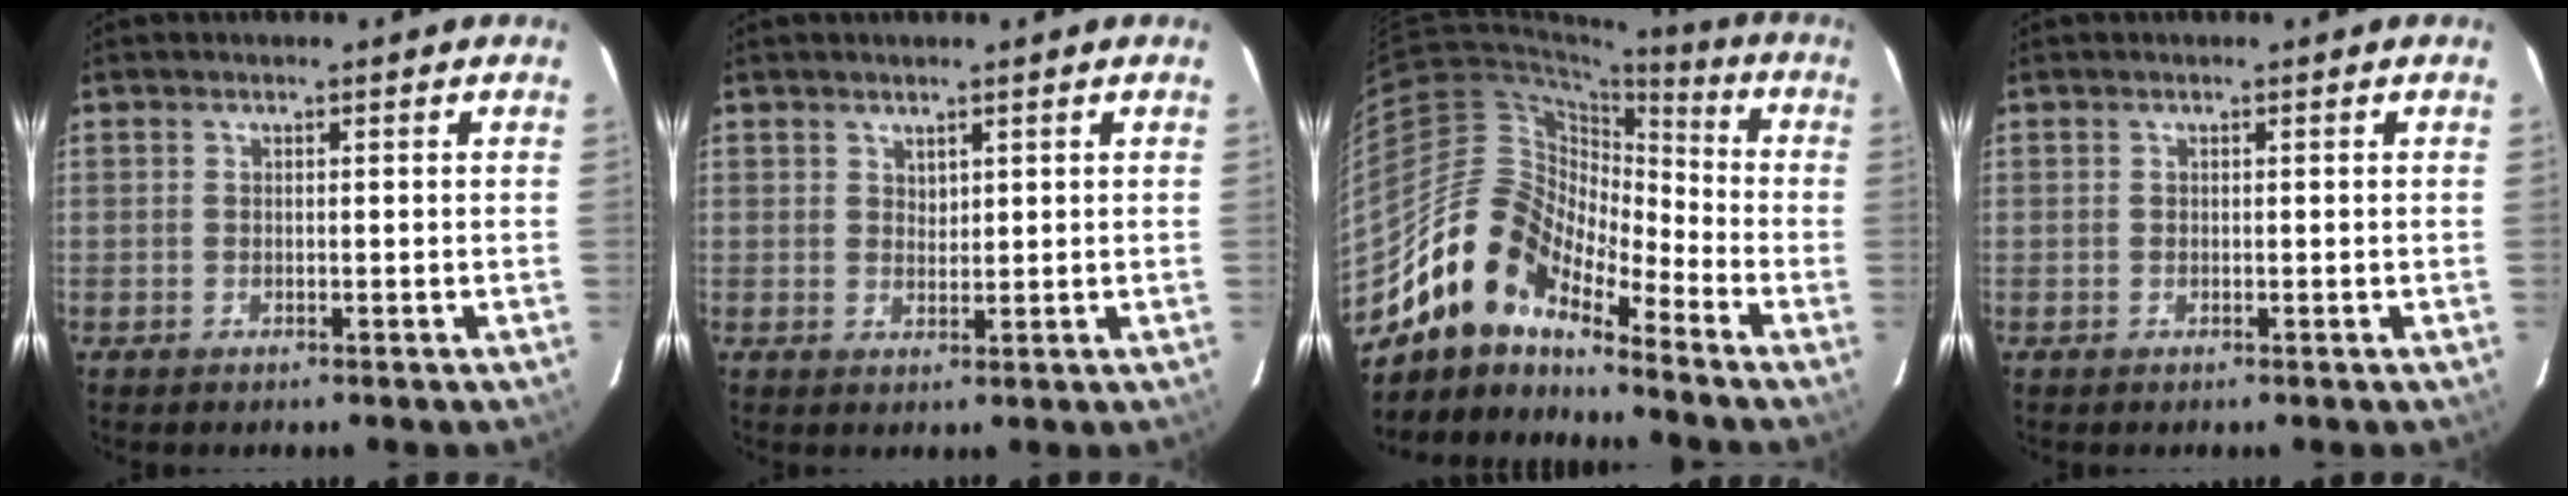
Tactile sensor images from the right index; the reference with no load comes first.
{"total": 1.6, "force": [1.3, 0.9, 0.4], "torque": [-0.003, 0.001, 0.023]}
{"total": 13.9, "force": [-11.4, 5.6, 5.7], "torque": [-0.096, 0.020, -0.226]}
{"total": 0.0}